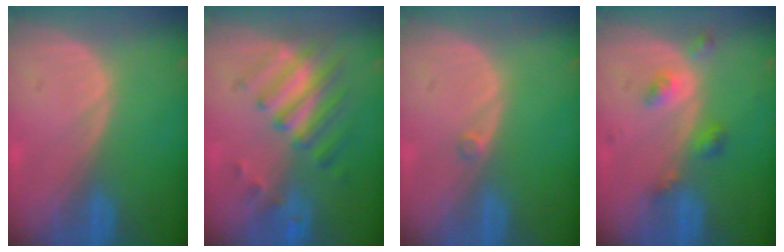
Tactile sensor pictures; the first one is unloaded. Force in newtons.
{"total": 8.0, "press": 7.2, "slide": 3.6}
{"total": 0.6, "press": 0.6, "slide": 0.1}
{"total": 4.4, "press": 3.9, "slide": 1.9}